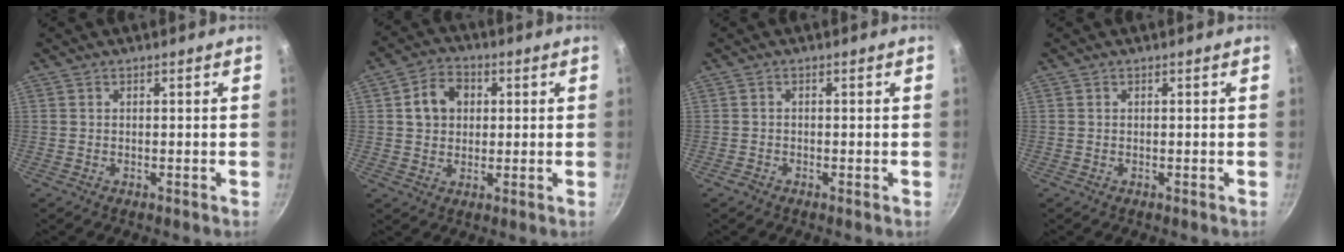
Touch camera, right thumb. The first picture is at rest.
{"total": 7.7, "force": [1.5, 6.1, 4.5], "torque": [-0.056, 0.007, 0.021]}
{"total": 0.9, "force": [-0.6, 0.4, 0.5], "torque": [-0.008, -0.001, -0.014]}
{"total": 0.0}